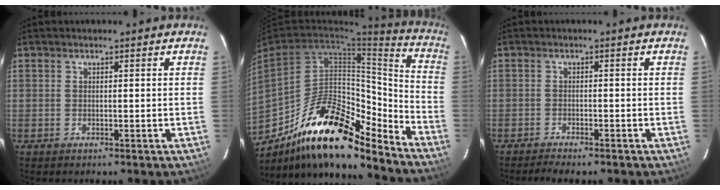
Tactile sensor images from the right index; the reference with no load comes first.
{"total": 21.8, "force": [-16.3, 6.7, 12.8], "torque": [-0.212, 0.010, -0.269]}
{"total": 4.4, "force": [-3.9, 0.7, 1.8], "torque": [-0.050, -0.008, -0.066]}